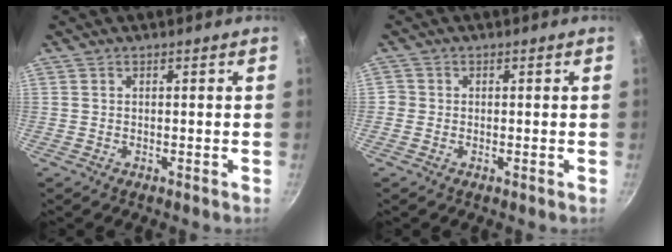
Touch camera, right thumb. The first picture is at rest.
{"total": 1.1, "force": [-0.4, 1.0, 0.2], "torque": [-0.003, 0.001, -0.010]}